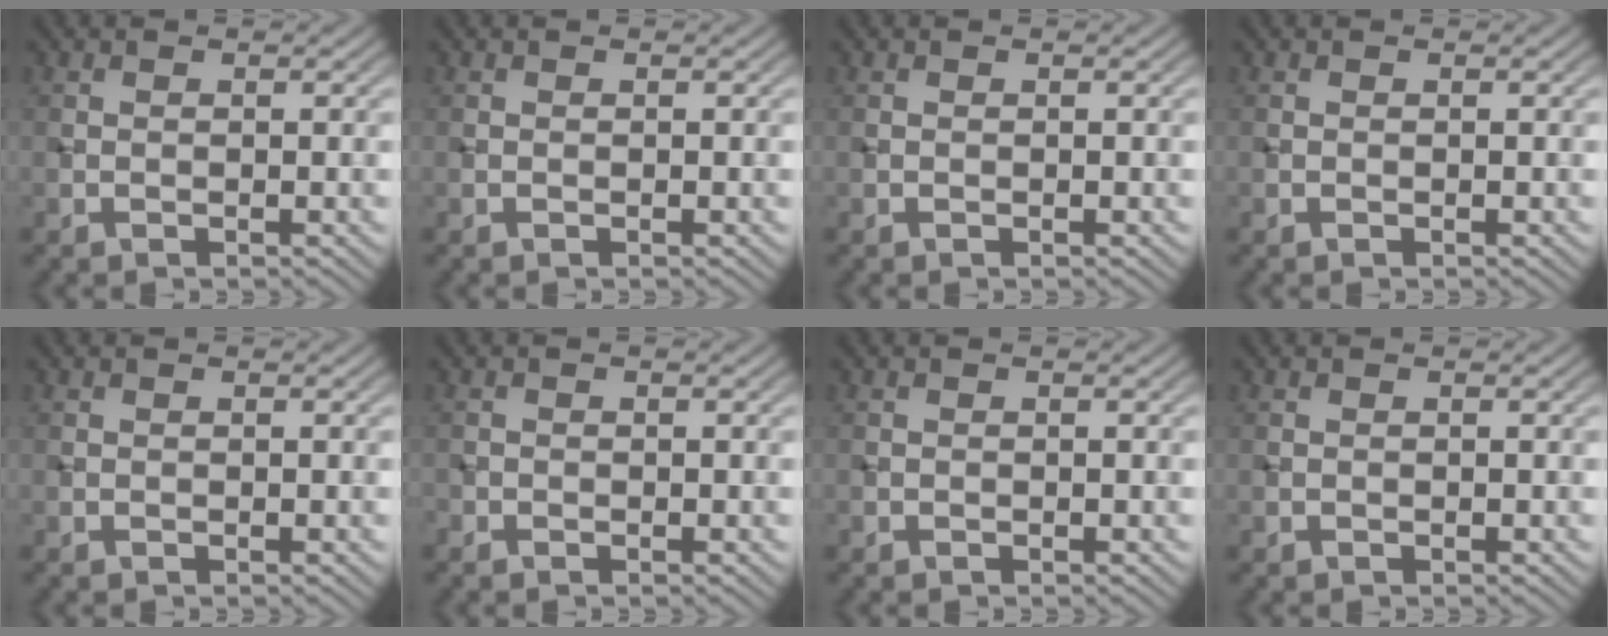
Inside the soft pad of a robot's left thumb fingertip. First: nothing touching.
{"total": 0.0}
{"total": 0.0}
{"total": 0.0}
{"total": 0.0}
{"total": 0.6, "force": [-0.4, 0.3, 0.1], "torque": [0.000, -0.003, -0.009]}
{"total": 0.0}
{"total": 0.0}